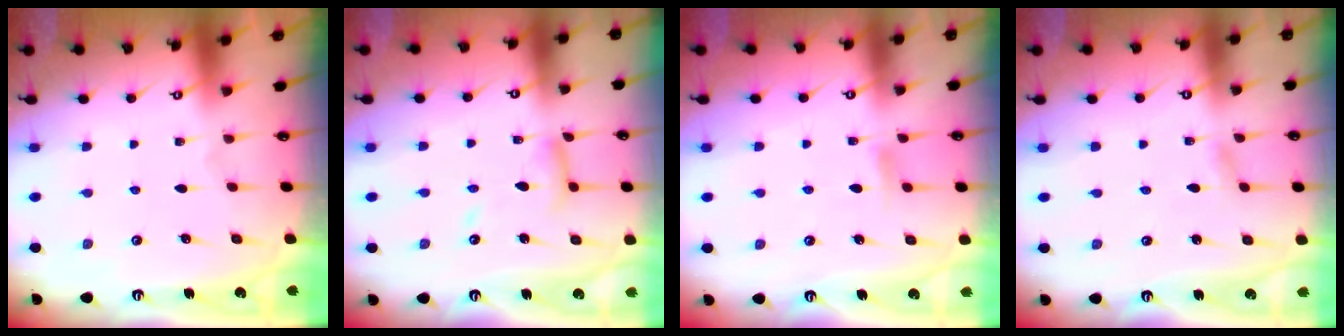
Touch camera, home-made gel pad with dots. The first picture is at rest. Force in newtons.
{"total": 11.3, "press": 11.3, "slide": 1.1}
{"total": 6.0, "press": 5.9, "slide": 0.7}
{"total": 2.2, "press": 2.2, "slide": 0.3}